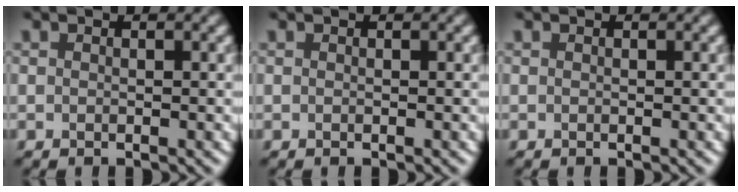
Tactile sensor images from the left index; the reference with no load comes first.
{"total": 0.0}
{"total": 0.0}